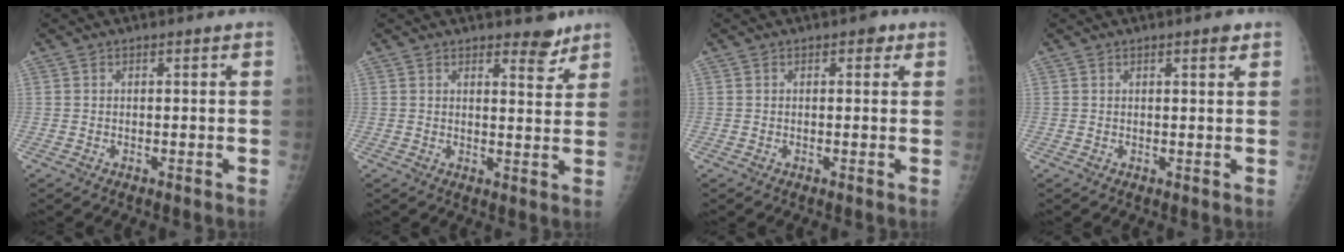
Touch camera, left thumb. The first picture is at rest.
{"total": 4.3, "force": [3.3, 1.7, 2.0], "torque": [-0.007, -0.025, 0.045]}
{"total": 1.6, "force": [0.7, 1.0, 1.1], "torque": [-0.001, 0.001, 0.004]}
{"total": 1.8, "force": [1.1, 0.4, 1.3], "torque": [-0.018, -0.005, 0.014]}